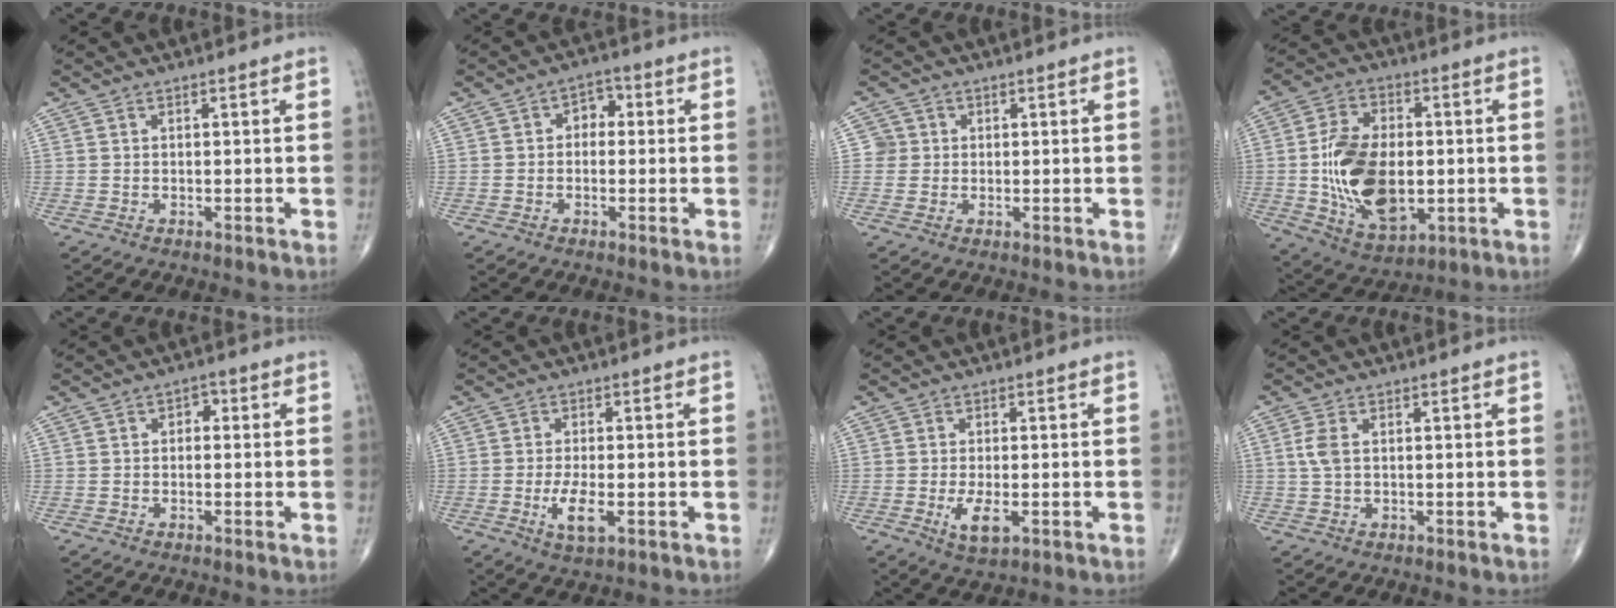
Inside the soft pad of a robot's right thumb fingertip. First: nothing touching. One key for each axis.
{"total": 3.5, "fx": 0.1, "fy": 2.7, "fz": 2.3, "tx": -0.009, "ty": 0.016, "tz": -0.010}
{"total": 2.4, "fx": 0.3, "fy": 2.4, "fz": 0.0, "tx": 0.020, "ty": 0.005, "tz": 0.000}
{"total": 18.0, "fx": -1.2, "fy": 10.8, "fz": 14.4, "tx": -0.238, "ty": -0.001, "tz": -0.009}
{"total": 1.9, "fx": 0.1, "fy": 1.4, "fz": 1.3, "tx": -0.002, "ty": 0.007, "tz": -0.007}
{"total": 5.3, "fx": -1.5, "fy": 1.8, "fz": 4.7, "tx": -0.092, "ty": -0.008, "tz": -0.025}
{"total": 4.9, "fx": -1.4, "fy": 2.0, "fz": 4.2, "tx": -0.077, "ty": -0.008, "tz": -0.020}
{"total": 2.9, "fx": 0.5, "fy": 1.4, "fz": 2.5, "tx": -0.069, "ty": 0.008, "tz": 0.010}